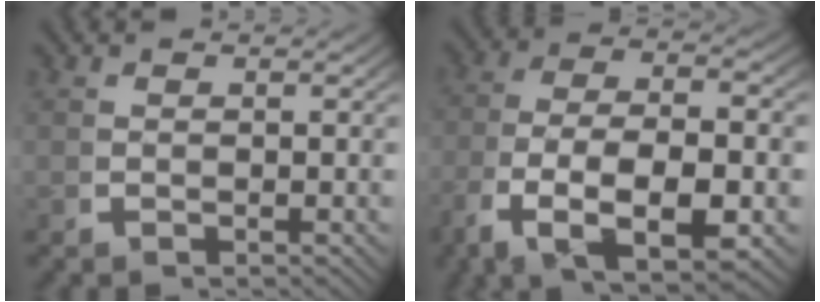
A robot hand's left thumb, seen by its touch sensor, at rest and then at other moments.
{"total": 10.9, "force": [-2.9, 5.7, 8.8], "torque": [-0.192, -0.046, -0.027]}